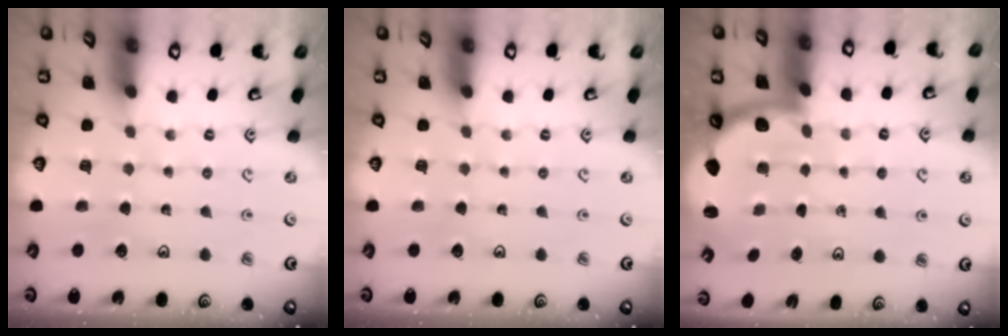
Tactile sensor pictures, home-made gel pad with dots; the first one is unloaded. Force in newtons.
{"total": 0.0}
{"total": 2.6, "press": 2.5, "slide": 0.6}